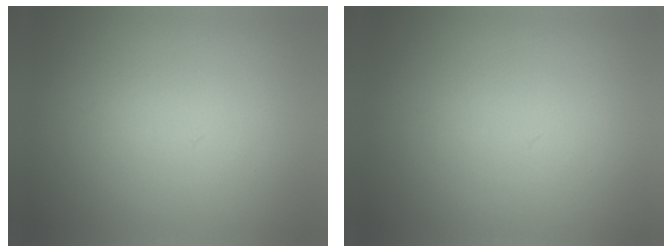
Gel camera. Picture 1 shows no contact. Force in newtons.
{"total": 1.1}